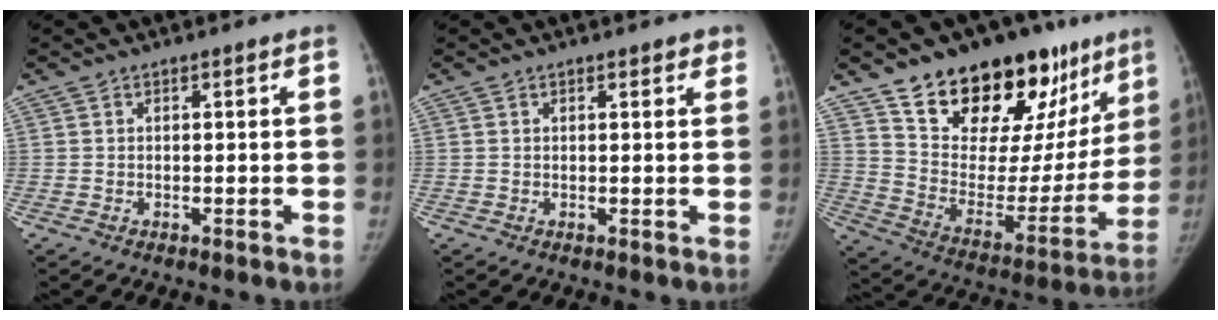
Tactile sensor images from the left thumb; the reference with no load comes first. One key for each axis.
{"total": 1.7, "fx": 1.2, "fy": 0.8, "fz": 0.9, "tx": 0.003, "ty": -0.003, "tz": 0.011}
{"total": 28.7, "fx": 19.4, "fy": 14.3, "fz": 15.7, "tx": -0.190, "ty": -0.078, "tz": 0.300}